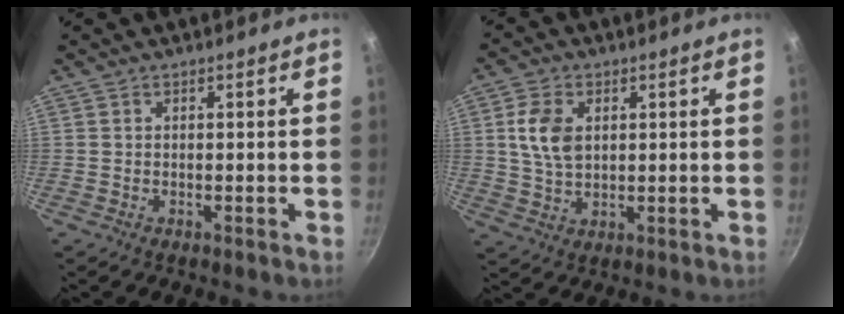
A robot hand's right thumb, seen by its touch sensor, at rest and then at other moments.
{"total": 7.5, "force": [1.6, 5.0, 5.4], "torque": [-0.093, -0.003, 0.033]}